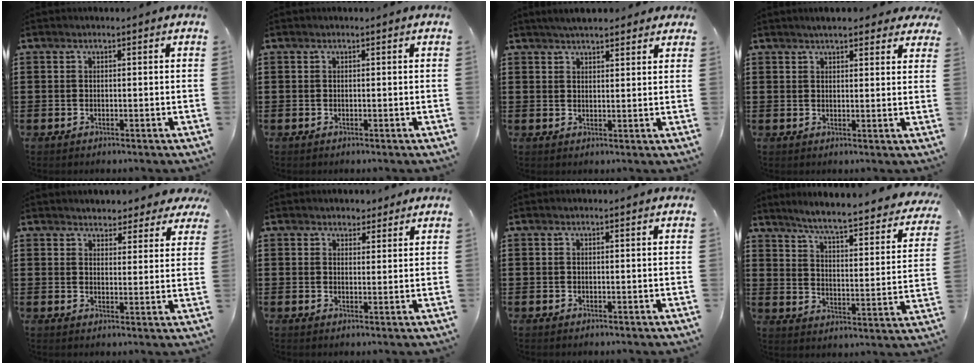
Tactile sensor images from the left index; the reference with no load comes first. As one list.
[{"total": 0.0}, {"total": 3.4, "force": [3.2, 0.7, 1.1], "torque": [-0.029, 0.000, 0.059]}, {"total": 3.4, "force": [3.0, 0.6, 1.5], "torque": [-0.029, -0.001, 0.052]}, {"total": 3.2, "force": [3.1, 0.9, 0.0], "torque": [-0.006, -0.011, 0.054]}, {"total": 2.3, "force": [2.0, 1.2, 0.1], "torque": [0.000, 0.004, 0.035]}, {"total": 0.0}, {"total": 5.4, "force": [4.8, -0.8, 2.4], "torque": [-0.059, -0.046, 0.069]}]